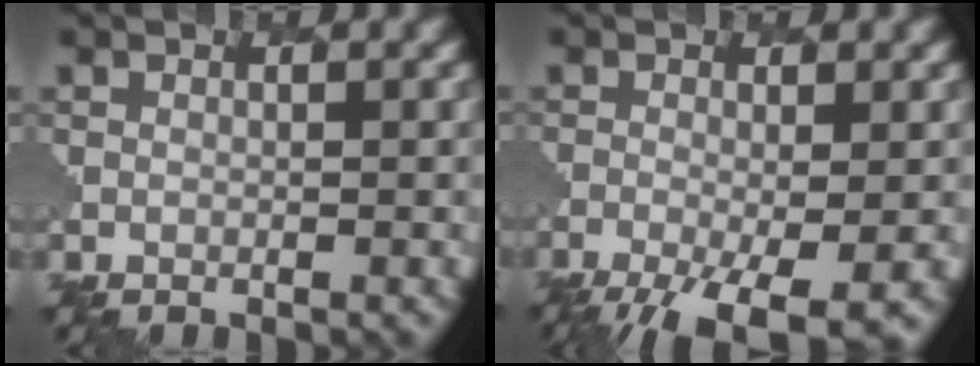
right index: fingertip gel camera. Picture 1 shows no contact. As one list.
[{"total": 7.2, "force": [-3.9, 2.1, 5.7], "torque": [-0.103, -0.024, -0.063]}]